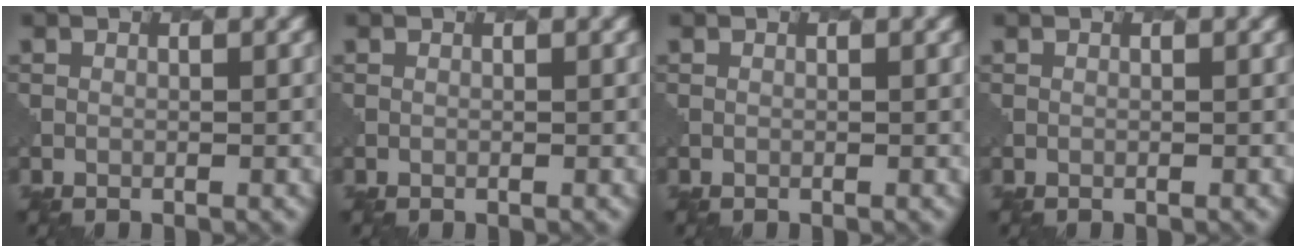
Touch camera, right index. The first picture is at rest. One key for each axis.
{"total": 0.0}
{"total": 0.0}
{"total": 0.0}